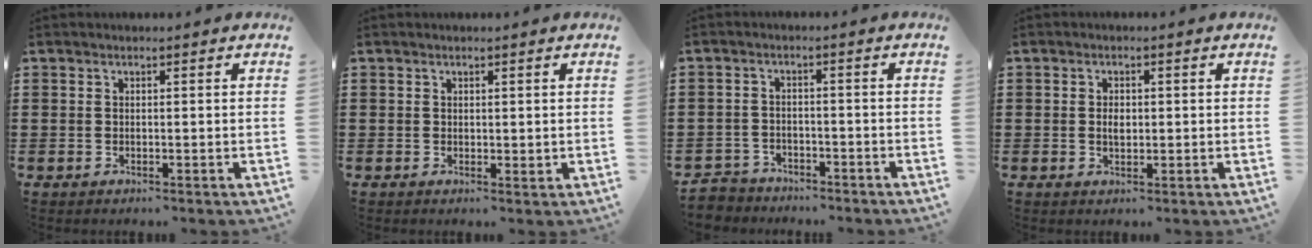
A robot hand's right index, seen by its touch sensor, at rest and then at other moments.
{"total": 0.6, "force": [0.3, 0.5, 0.2], "torque": [-0.005, 0.003, 0.006]}
{"total": 3.0, "force": [-2.8, 0.8, -0.4], "torque": [-0.002, 0.001, -0.063]}
{"total": 2.0, "force": [0.0, 1.1, 1.7], "torque": [-0.033, 0.005, -0.002]}